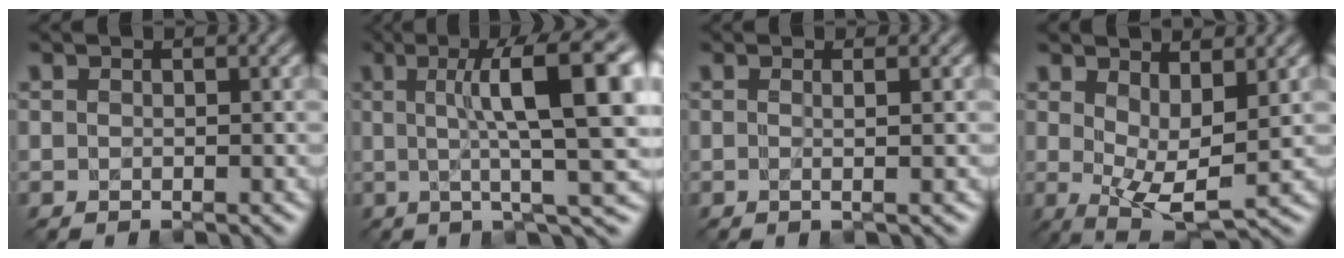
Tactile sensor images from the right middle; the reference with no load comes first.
{"total": 12.5, "force": [2.3, 2.7, 12.0], "torque": [-0.152, 0.012, 0.032]}
{"total": 1.5, "force": [0.3, 0.5, 1.4], "torque": [-0.016, 0.001, -0.016]}
{"total": 4.3, "force": [0.9, 1.7, 3.9], "torque": [-0.074, -0.015, 0.021]}